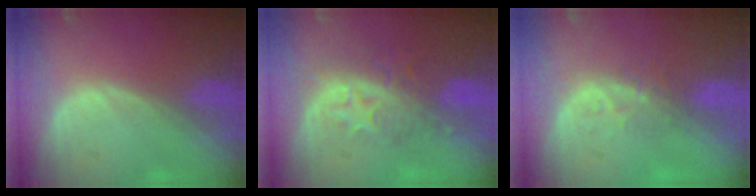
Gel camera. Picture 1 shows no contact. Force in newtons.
{"total": 8.2, "press": 7.3, "slide": 3.8}
{"total": 3.4, "press": 3.2, "slide": 1.1}